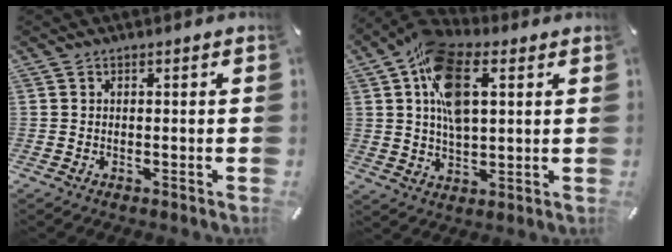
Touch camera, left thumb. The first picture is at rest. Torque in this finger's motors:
{"motor_torque": [2.50, 2.51, 1.92, -0.85, 0.61]}